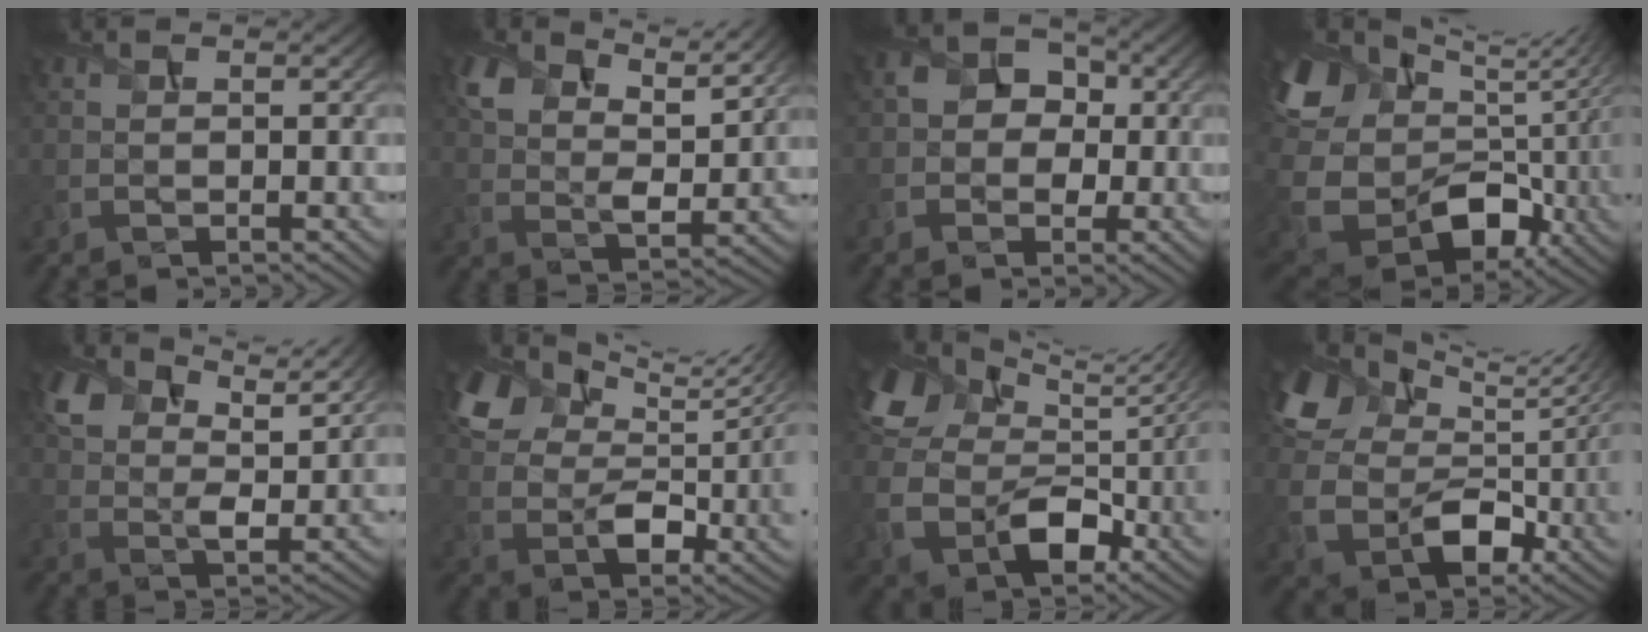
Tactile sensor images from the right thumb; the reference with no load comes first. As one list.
[{"total": 8.8, "force": [5.8, 3.9, 5.3], "torque": [-0.120, 0.000, 0.116]}, {"total": 5.2, "force": [-0.3, 4.4, 2.8], "torque": [-0.040, 0.007, -0.020]}, {"total": 17.7, "force": [4.4, 12.5, 11.8], "torque": [-0.291, -0.010, 0.091]}, {"total": 9.6, "force": [6.4, 4.6, 5.5], "torque": [-0.123, -0.003, 0.127]}, {"total": 12.7, "force": [7.2, 6.8, 8.0], "torque": [-0.177, 0.006, 0.137]}, {"total": 13.6, "force": [4.2, 9.4, 8.9], "torque": [-0.214, -0.019, 0.089]}, {"total": 14.3, "force": [5.9, 9.3, 9.1], "torque": [-0.214, -0.005, 0.119]}]